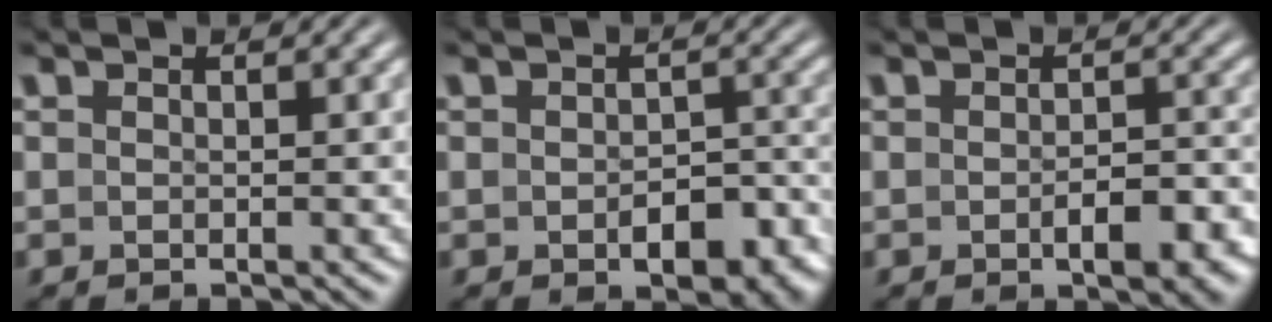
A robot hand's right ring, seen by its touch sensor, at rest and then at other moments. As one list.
[{"total": 4.3, "force": [-2.3, 2.0, 3.0], "torque": [-0.035, -0.011, -0.028]}, {"total": 3.4, "force": [-1.9, 1.4, 2.4], "torque": [-0.028, -0.004, -0.030]}]